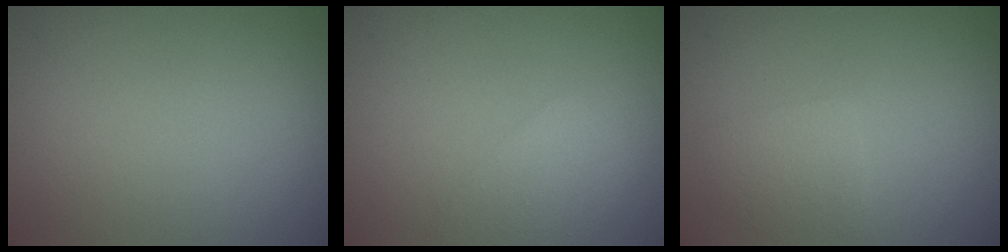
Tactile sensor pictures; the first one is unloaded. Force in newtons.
{"total": 2.1, "press": 2.1, "slide": 0.1}
{"total": 2.1, "press": 2.1, "slide": 0.1}